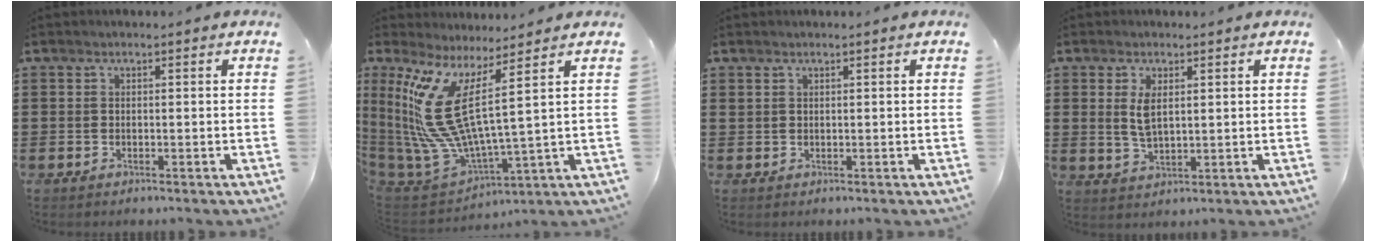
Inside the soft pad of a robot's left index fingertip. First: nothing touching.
{"total": 13.1, "force": [5.6, 2.9, 11.4], "torque": [-0.295, -0.074, 0.082]}
{"total": 0.8, "force": [0.7, 0.3, 0.1], "torque": [-0.004, 0.000, 0.014]}
{"total": 3.7, "force": [1.1, 1.7, 3.1], "torque": [-0.068, 0.006, 0.018]}